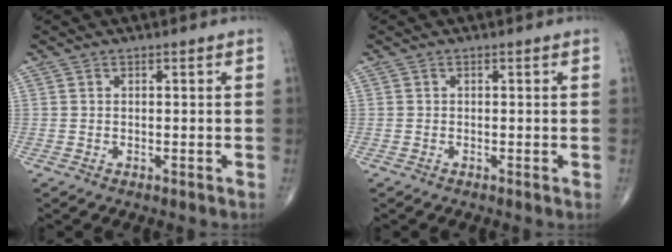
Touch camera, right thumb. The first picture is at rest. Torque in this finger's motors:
{"motor_torque": [-0.21, 0.09, -0.09, 0.03, -0.01]}